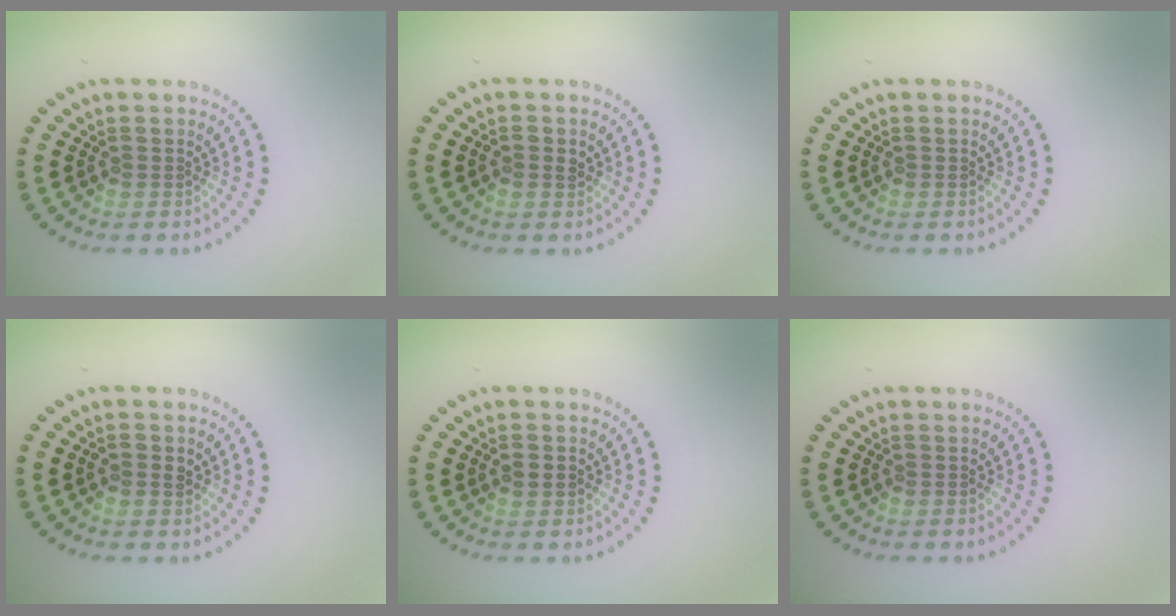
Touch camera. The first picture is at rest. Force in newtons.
{"total": 1.2, "press": 1.2, "slide": 0.0}
{"total": 0.0}
{"total": 1.2, "press": 1.2, "slide": 0.0}
{"total": 1.7, "press": 1.7, "slide": 0.0}
{"total": 0.0}